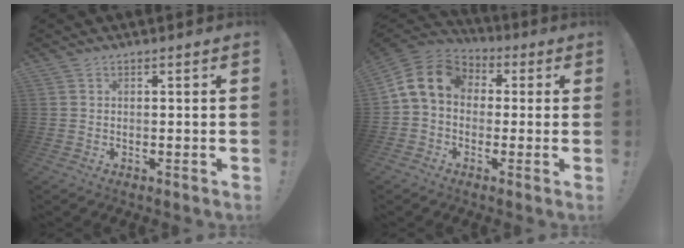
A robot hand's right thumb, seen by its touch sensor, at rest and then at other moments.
{"total": 11.6, "force": [2.0, 8.8, 7.3], "torque": [-0.136, 0.014, 0.045]}